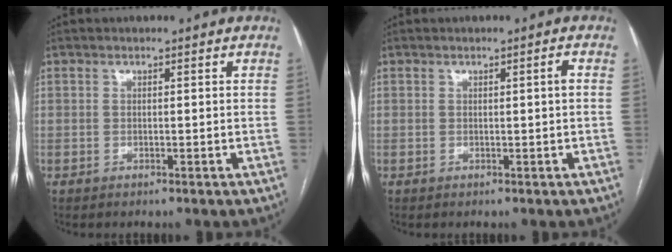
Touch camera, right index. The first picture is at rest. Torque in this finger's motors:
{"motor_torque": [0.13, -0.01, 0.04, 0.02]}